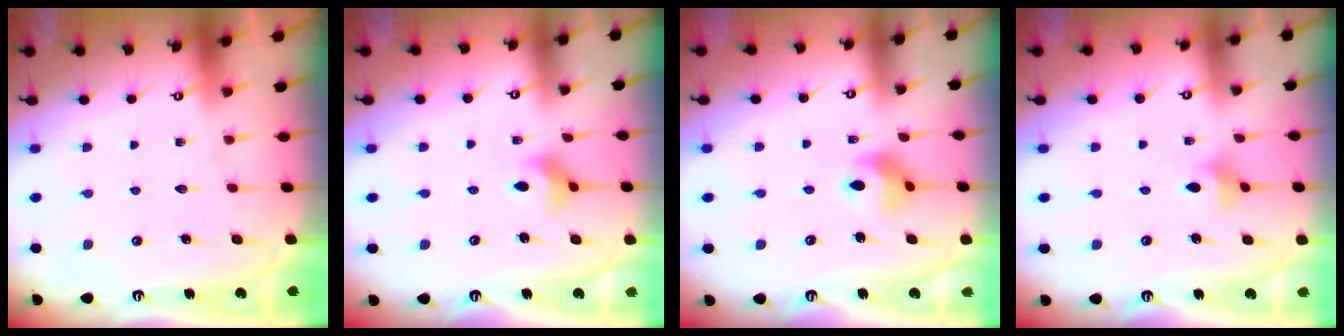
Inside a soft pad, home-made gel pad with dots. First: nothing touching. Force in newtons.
{"total": 4.8, "press": 4.7, "slide": 0.9}
{"total": 8.3, "press": 8.1, "slide": 1.4}
{"total": 3.6, "press": 3.6, "slide": 0.6}